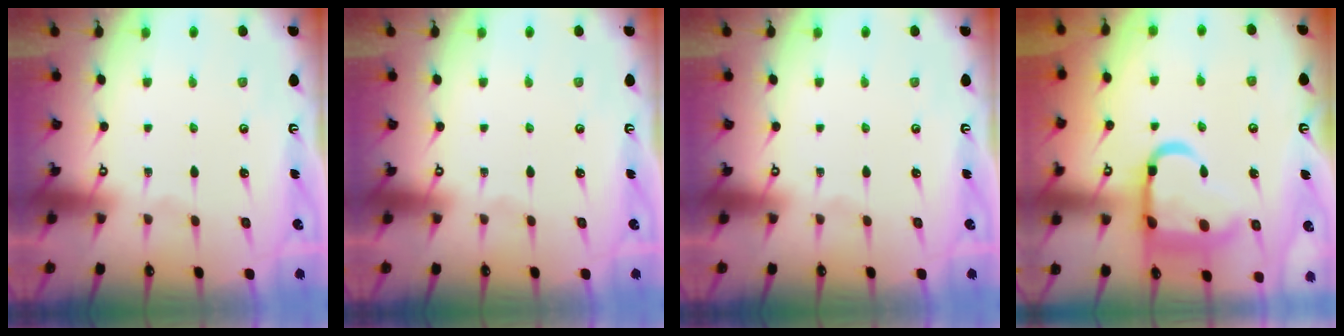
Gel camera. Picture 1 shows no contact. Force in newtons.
{"total": 0.0}
{"total": 0.0}
{"total": 16.5, "press": 16.4, "slide": 1.7}